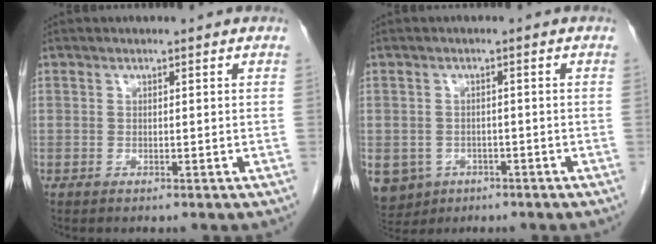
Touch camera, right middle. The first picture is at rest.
{"total": 8.5, "force": [-4.2, 7.0, 2.4], "torque": [-0.070, 0.001, -0.057]}